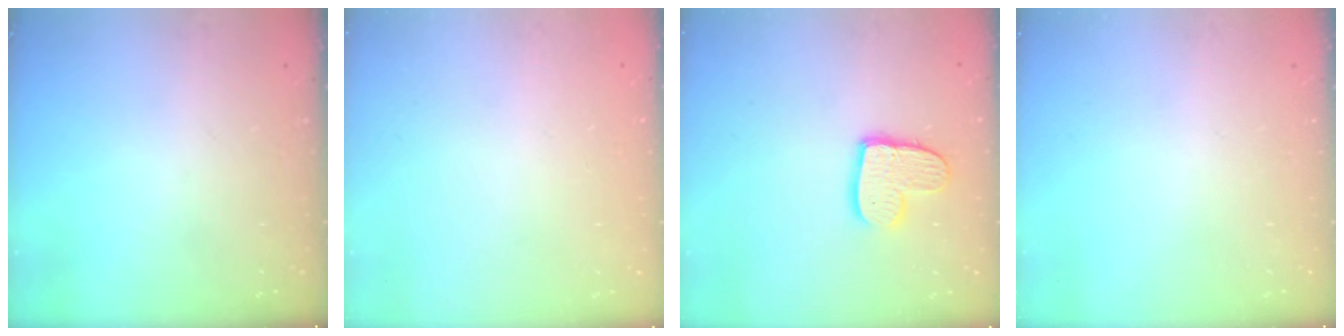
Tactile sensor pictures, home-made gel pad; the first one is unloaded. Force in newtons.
{"total": 0.0}
{"total": 10.6, "press": 10.6, "slide": 0.8}
{"total": 0.0}